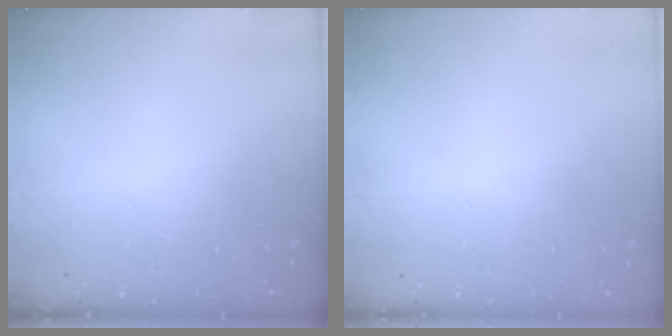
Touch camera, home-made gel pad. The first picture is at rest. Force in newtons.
{"total": 0.0}